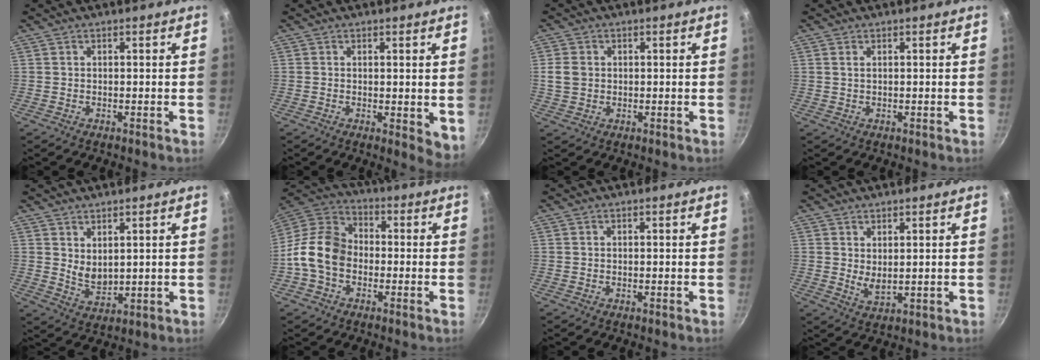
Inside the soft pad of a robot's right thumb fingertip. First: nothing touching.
{"total": 4.6, "force": [0.4, 2.0, 4.2], "torque": [-0.046, -0.011, 0.006]}
{"total": 4.1, "force": [0.4, 3.4, 2.2], "torque": [-0.034, 0.002, 0.008]}
{"total": 0.8, "force": [0.3, 0.4, 0.6], "torque": [-0.011, 0.001, 0.006]}
{"total": 4.6, "force": [2.3, 2.4, 3.2], "torque": [-0.048, -0.028, 0.049]}
{"total": 12.0, "force": [-2.6, 9.0, 7.6], "torque": [-0.115, 0.035, -0.074]}
{"total": 0.0}
{"total": 3.4, "force": [1.5, 1.5, 2.7], "torque": [-0.045, -0.022, 0.030]}